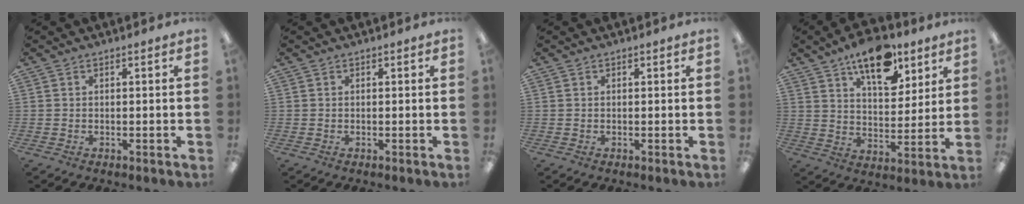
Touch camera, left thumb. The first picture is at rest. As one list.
[{"total": 0.0}, {"total": 0.0}, {"total": 15.1, "force": [10.2, 7.4, 8.4], "torque": [-0.117, -0.053, 0.176]}]